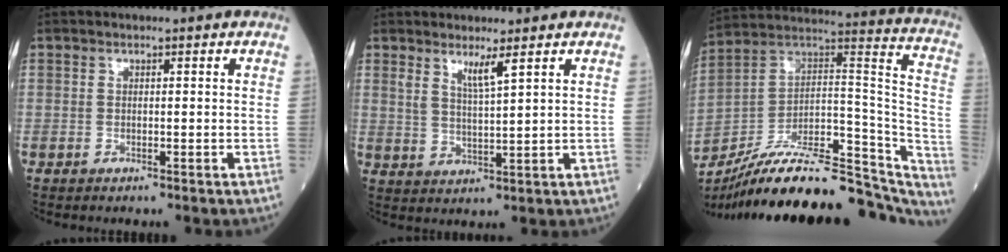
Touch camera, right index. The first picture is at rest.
{"total": 3.6, "force": [2.4, -0.1, 2.8], "torque": [-0.055, -0.013, 0.048]}
{"total": 33.9, "force": [-28.1, 8.8, 16.9], "torque": [-0.241, 0.008, -0.409]}